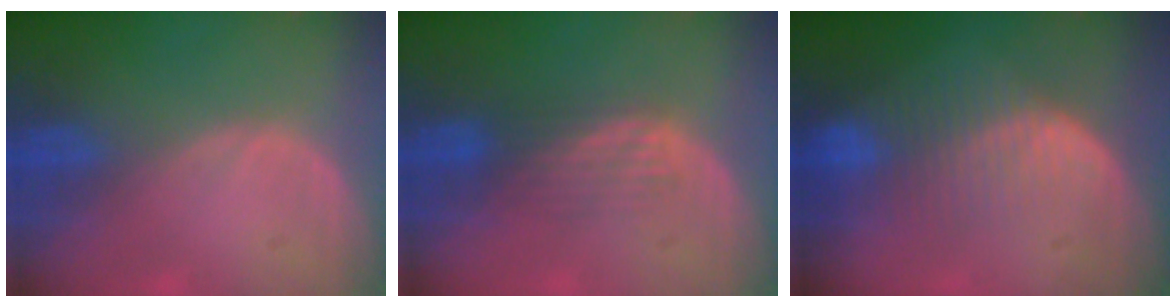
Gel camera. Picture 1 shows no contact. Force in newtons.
{"total": 3.5, "press": 3.5, "slide": 0.0}
{"total": 8.4, "press": 7.2, "slide": 4.4}